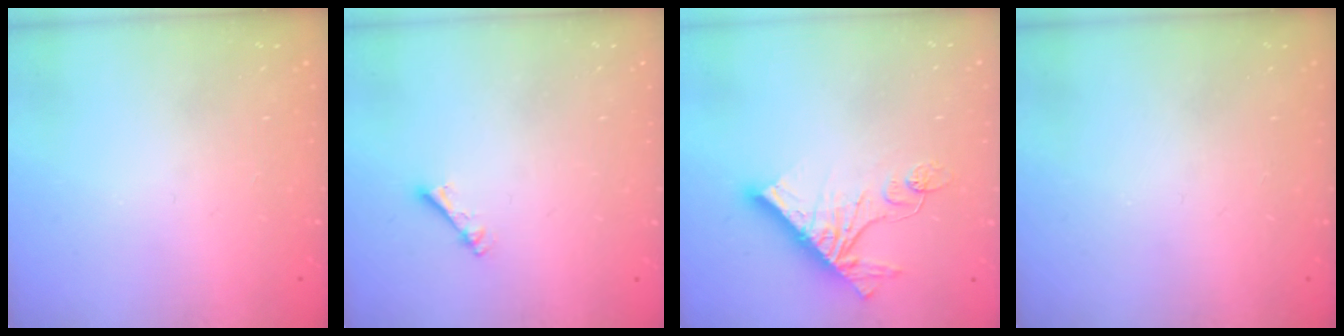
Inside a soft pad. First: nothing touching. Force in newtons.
{"total": 2.7, "press": 2.7, "slide": 0.4}
{"total": 12.9, "press": 12.9, "slide": 1.0}
{"total": 0.0}